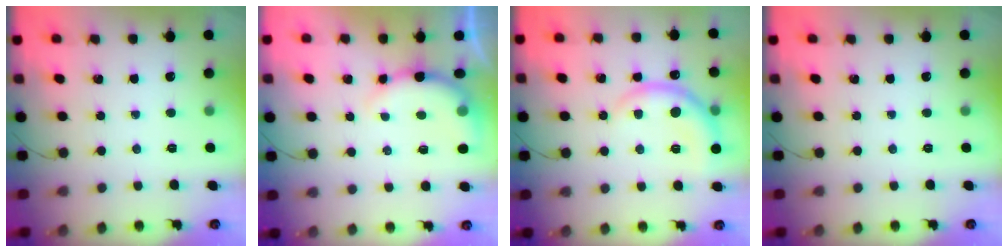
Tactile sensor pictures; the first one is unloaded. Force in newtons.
{"total": 8.8, "press": 8.7, "slide": 1.1}
{"total": 8.7, "press": 8.7, "slide": 0.5}
{"total": 0.0}